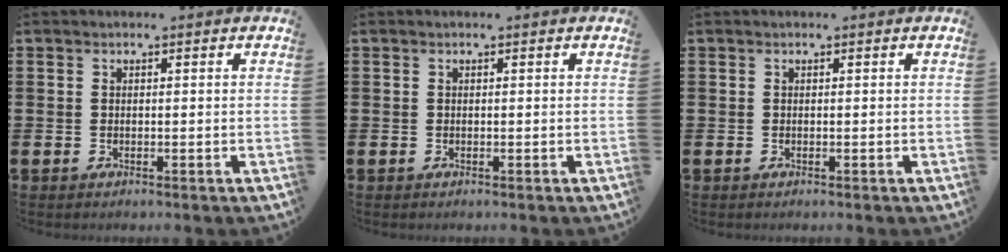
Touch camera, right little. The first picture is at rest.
{"total": 0.0}
{"total": 0.0}